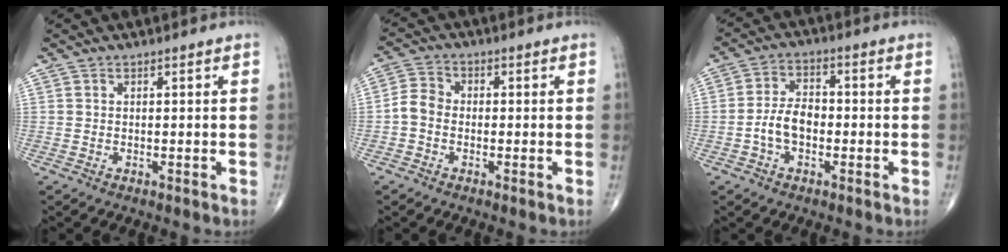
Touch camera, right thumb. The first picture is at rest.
{"total": 4.3, "force": [-1.0, 3.4, 2.4], "torque": [-0.039, 0.014, -0.031]}
{"total": 6.5, "force": [-1.6, 4.0, 4.8], "torque": [-0.083, 0.024, -0.037]}